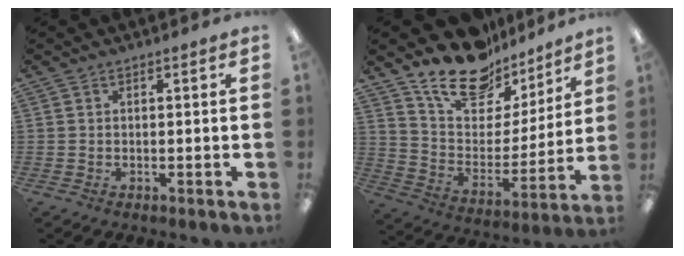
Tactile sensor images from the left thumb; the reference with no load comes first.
{"total": 19.7, "force": [15.7, 9.4, 7.3], "torque": [-0.134, -0.112, 0.278]}